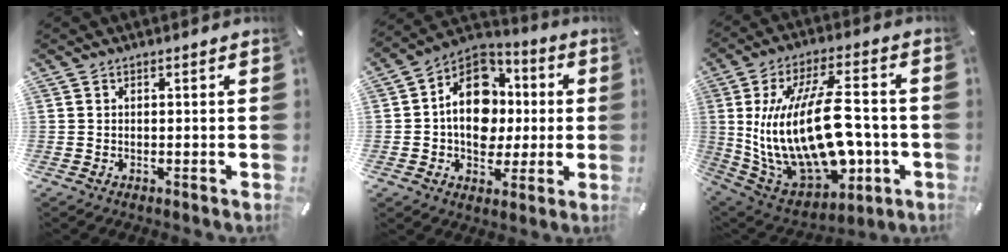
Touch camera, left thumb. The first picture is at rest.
{"total": 15.9, "force": [-0.1, 12.8, 9.5], "torque": [-0.167, 0.006, 0.000]}
{"total": 26.3, "force": [-0.7, 14.6, 21.9], "torque": [-0.444, -0.008, -0.002]}